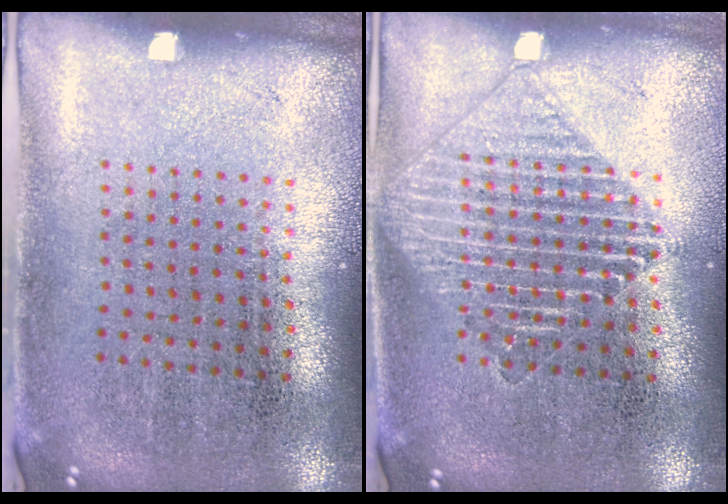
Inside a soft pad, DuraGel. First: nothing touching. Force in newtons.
{"total": 2.6, "press": 2.6, "slide": 0.5}